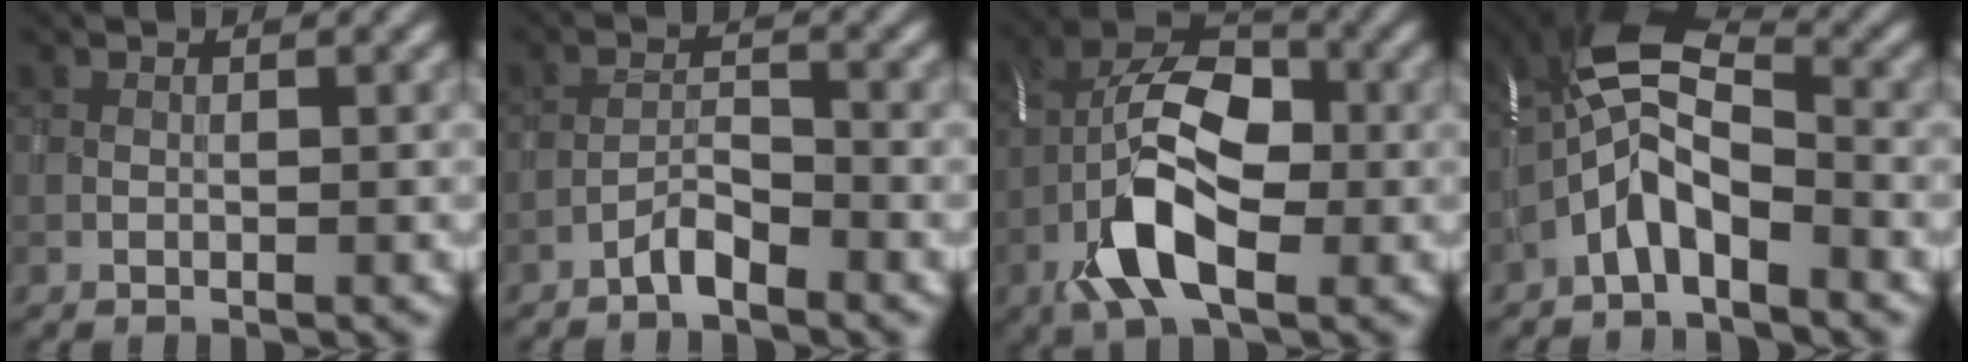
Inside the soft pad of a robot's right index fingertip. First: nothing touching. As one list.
[{"total": 2.0, "force": [-1.6, 0.5, 1.1], "torque": [-0.022, 0.008, -0.035]}, {"total": 9.9, "force": [-3.2, 5.0, 7.9], "torque": [-0.156, 0.007, -0.069]}, {"total": 5.4, "force": [-2.2, 2.1, 4.4], "torque": [-0.090, 0.016, -0.054]}]